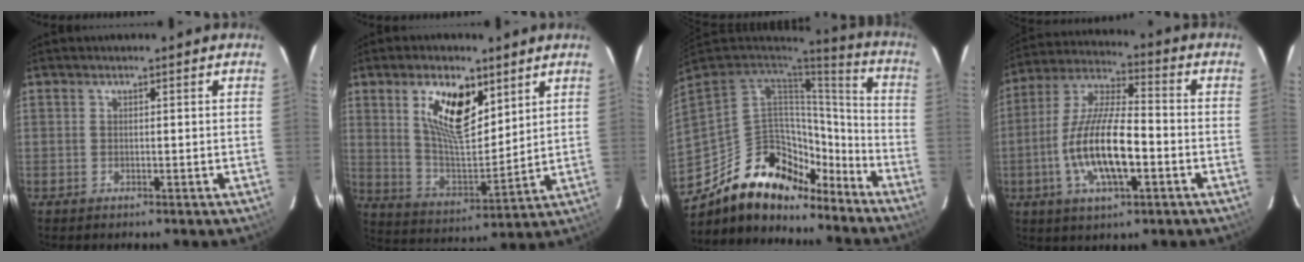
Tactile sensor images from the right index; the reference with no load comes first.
{"total": 13.6, "force": [6.7, 5.9, 10.3], "torque": [-0.186, 0.005, 0.135]}
{"total": 23.6, "force": [-15.9, 13.6, 10.9], "torque": [-0.230, 0.042, -0.239]}
{"total": 15.7, "force": [-4.3, 4.9, 14.3], "torque": [-0.288, -0.004, -0.080]}